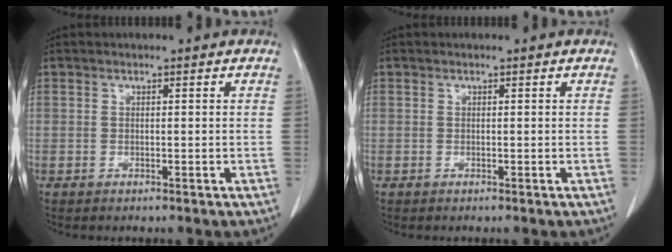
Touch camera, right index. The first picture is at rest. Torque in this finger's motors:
{"motor_torque": [0.00, 0.00, 0.00, 0.00]}